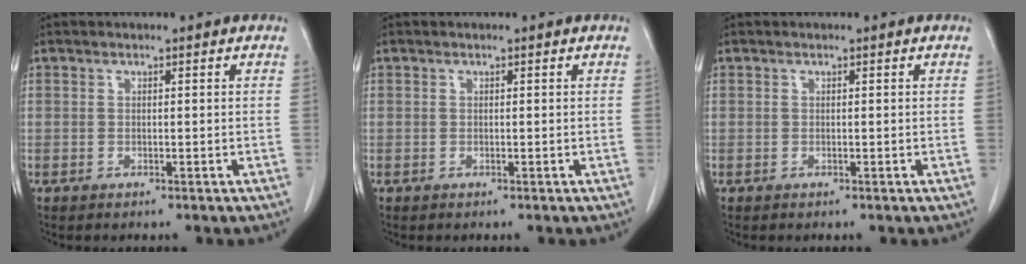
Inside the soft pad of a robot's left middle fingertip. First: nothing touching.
{"total": 0.0}
{"total": 0.0}